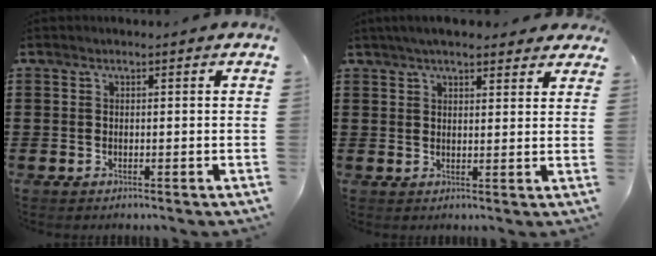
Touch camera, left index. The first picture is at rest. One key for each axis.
{"total": 4.6, "fx": 4.0, "fy": 1.1, "fz": 2.1, "tx": -0.052, "ty": 0.003, "tz": 0.073}